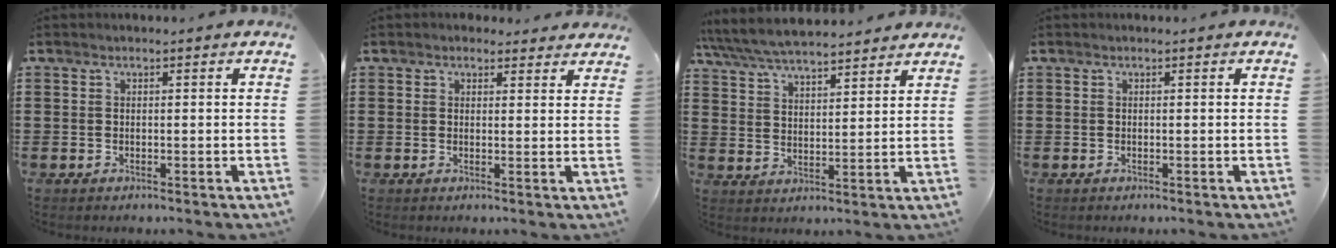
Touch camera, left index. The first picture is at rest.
{"total": 1.9, "force": [1.8, 0.7, 0.2], "torque": [-0.001, 0.000, 0.032]}
{"total": 6.3, "force": [6.0, 0.8, 1.8], "torque": [-0.059, -0.027, 0.107]}
{"total": 0.0}